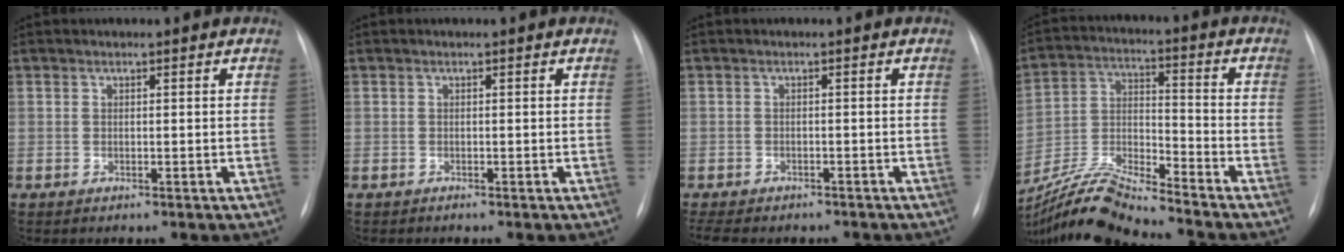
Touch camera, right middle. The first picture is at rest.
{"total": 0.0}
{"total": 10.2, "force": [-8.6, 3.4, 4.2], "torque": [-0.076, 0.000, -0.109]}
{"total": 11.8, "force": [-11.2, -1.4, 3.6], "torque": [-0.075, 0.004, -0.214]}